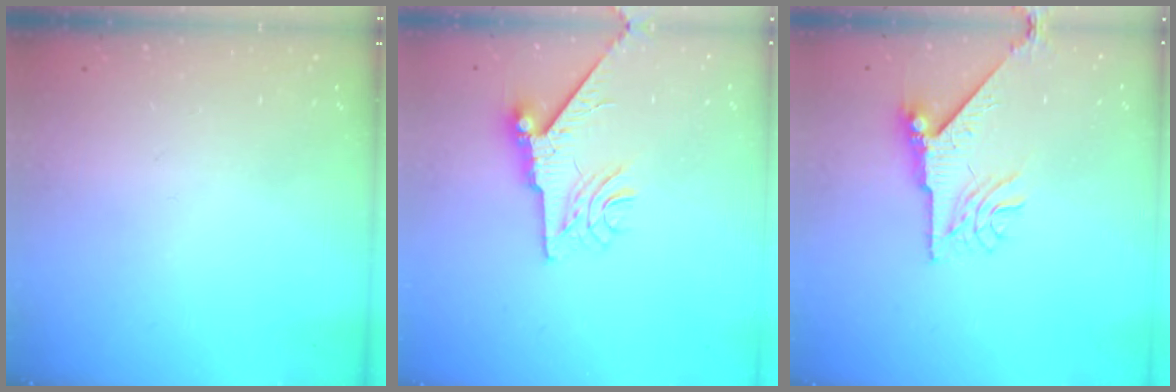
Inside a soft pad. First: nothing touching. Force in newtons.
{"total": 11.5, "press": 11.4, "slide": 1.2}
{"total": 8.3, "press": 8.2, "slide": 0.8}